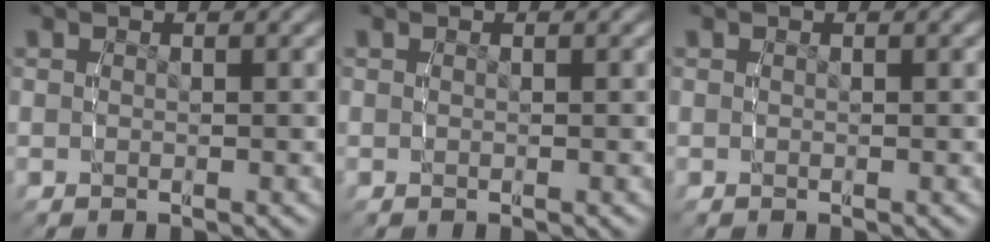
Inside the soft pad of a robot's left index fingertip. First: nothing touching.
{"total": 0.0}
{"total": 0.0}